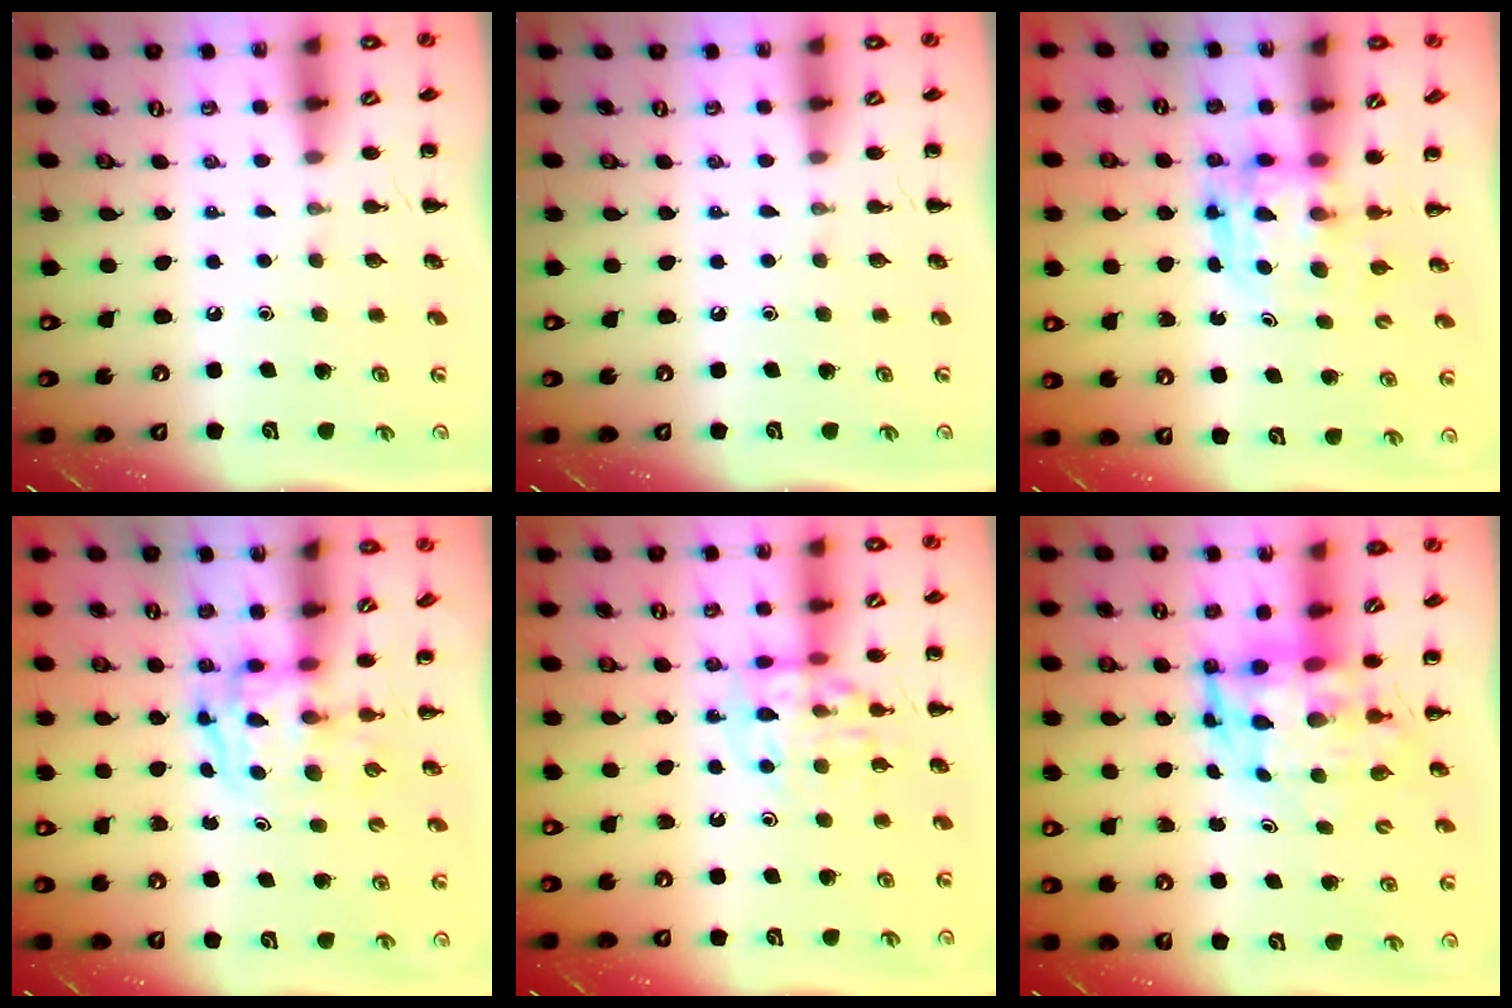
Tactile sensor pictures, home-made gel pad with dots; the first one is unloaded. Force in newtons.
{"total": 0.0}
{"total": 3.8, "press": 3.8, "slide": 0.2}
{"total": 3.4, "press": 3.4, "slide": 0.6}
{"total": 11.9, "press": 11.8, "slide": 1.7}
{"total": 5.7, "press": 5.4, "slide": 1.9}